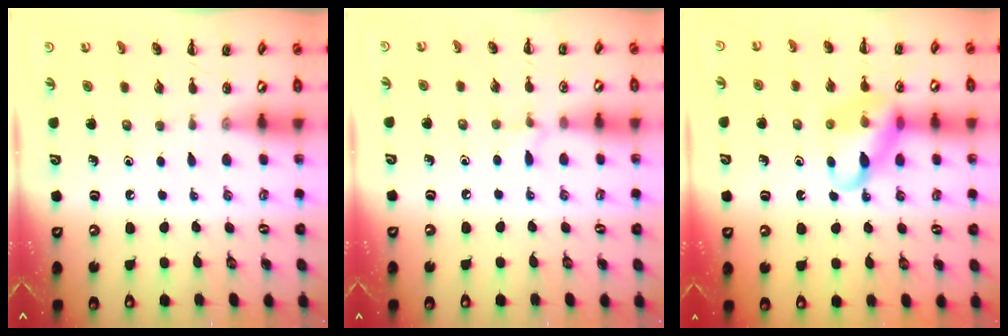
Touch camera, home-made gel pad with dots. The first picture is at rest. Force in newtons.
{"total": 4.5, "press": 4.2, "slide": 1.5}
{"total": 12.5, "press": 12.4, "slide": 1.8}